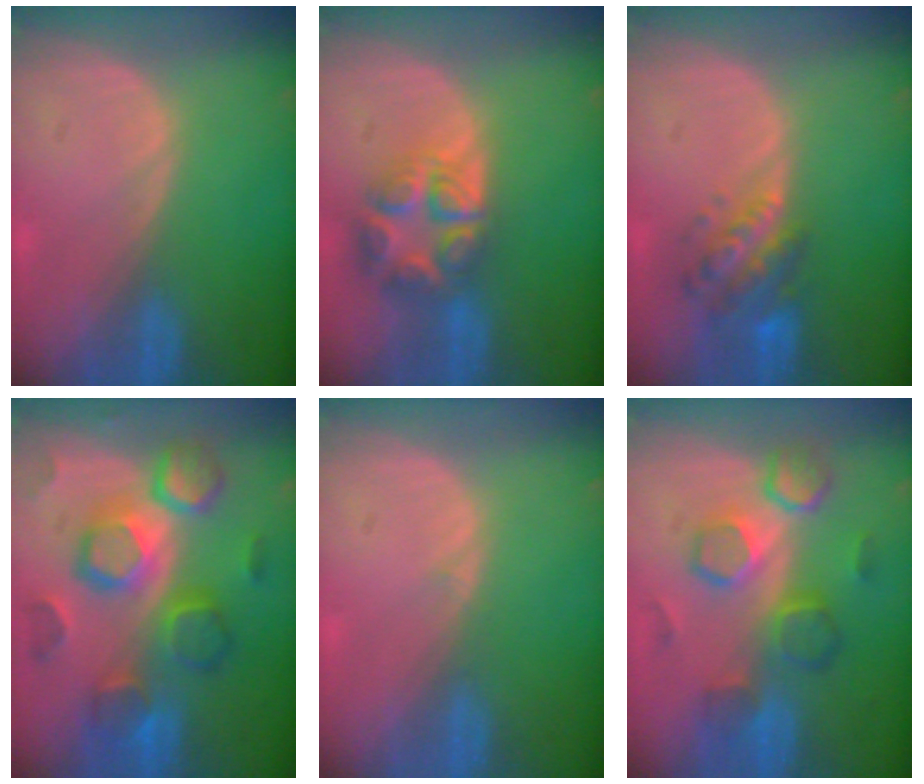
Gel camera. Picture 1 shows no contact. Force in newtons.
{"total": 8.0, "press": 7.0, "slide": 3.8}
{"total": 6.1, "press": 5.9, "slide": 1.7}
{"total": 11.5, "press": 11.4, "slide": 1.0}
{"total": 0.6, "press": 0.2, "slide": 0.5}
{"total": 8.3, "press": 8.2, "slide": 1.4}